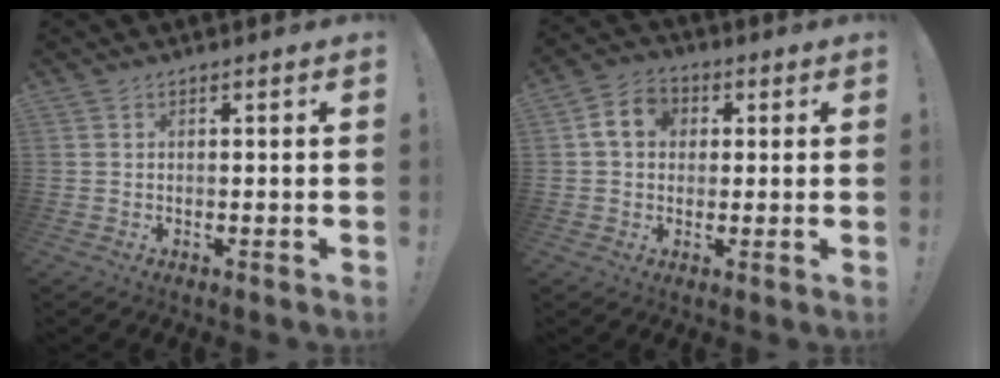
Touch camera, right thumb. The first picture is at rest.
{"total": 8.4, "force": [1.5, 6.6, 4.9], "torque": [-0.077, 0.018, 0.032]}